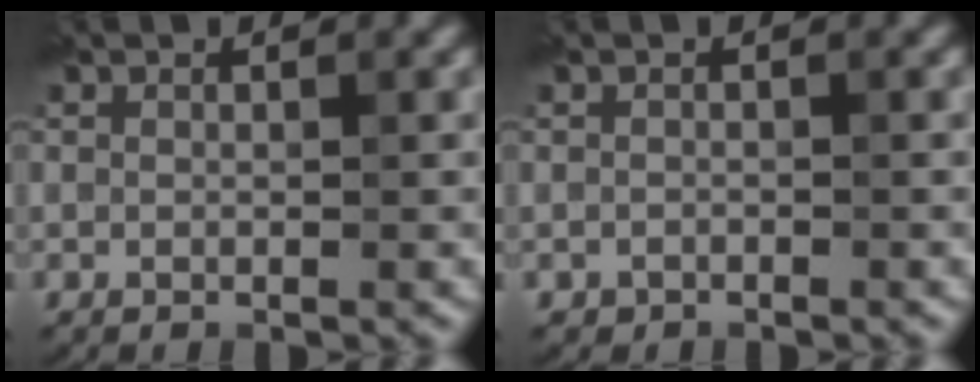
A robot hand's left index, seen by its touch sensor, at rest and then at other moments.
{"total": 0.5, "force": [-0.4, 0.3, 0.0], "torque": [0.002, -0.003, -0.007]}